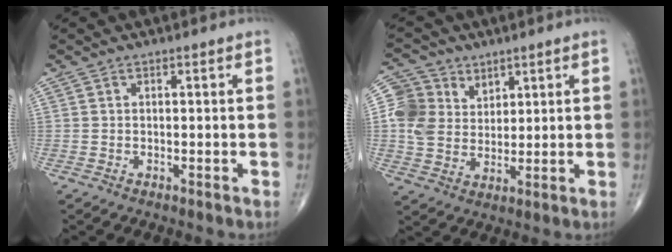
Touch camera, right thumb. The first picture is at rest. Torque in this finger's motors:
{"motor_torque": [-0.08, 0.19, 0.28, 0.26, 0.01]}